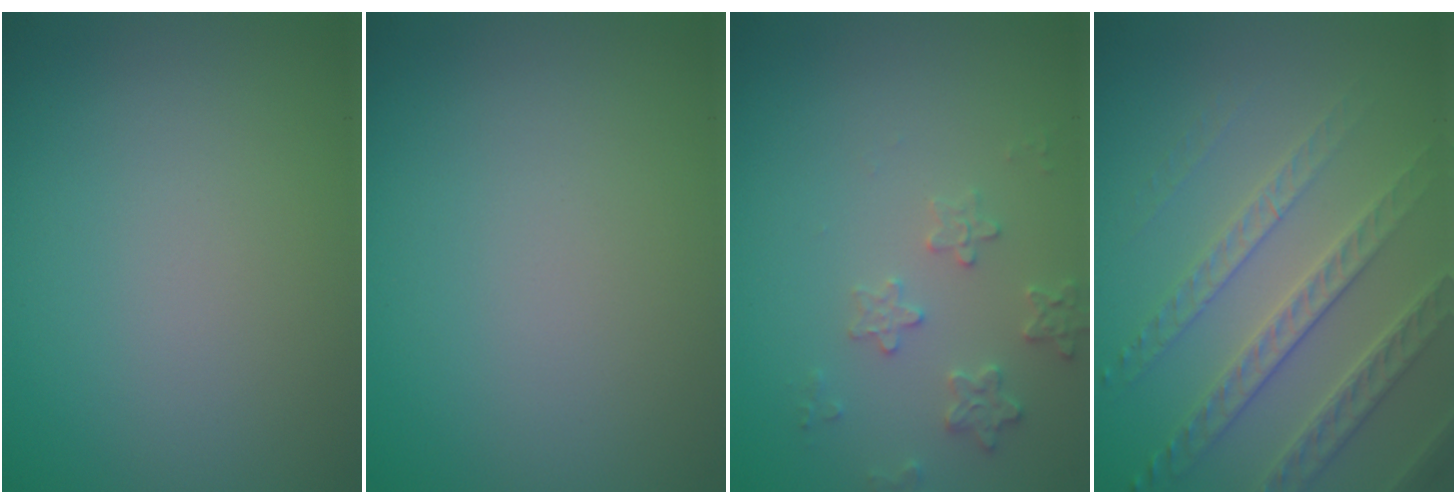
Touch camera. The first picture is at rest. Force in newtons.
{"total": 0.0}
{"total": 2.2, "press": 2.1, "slide": 0.4}
{"total": 5.0, "press": 4.2, "slide": 2.8}